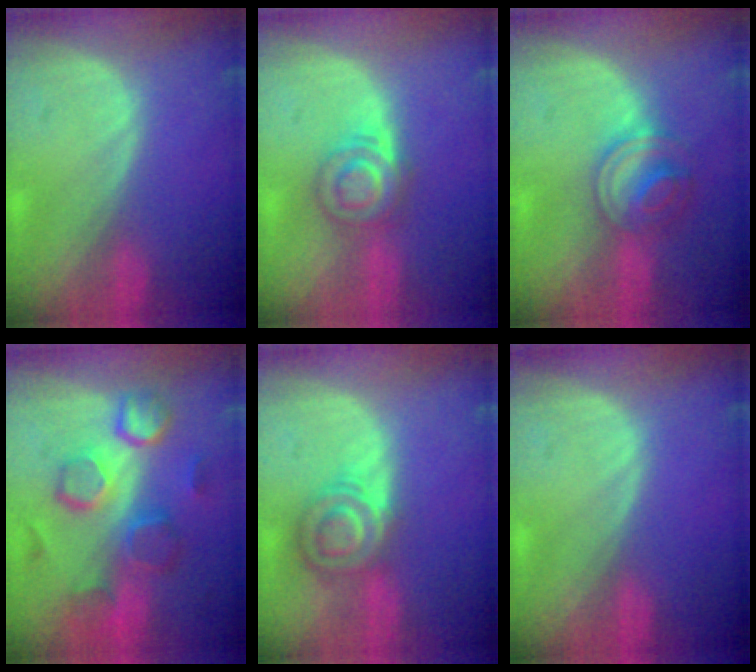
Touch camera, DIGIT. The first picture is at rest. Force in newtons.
{"total": 6.3, "press": 5.5, "slide": 3.1}
{"total": 6.0, "press": 5.4, "slide": 2.6}
{"total": 10.4, "press": 9.3, "slide": 4.8}
{"total": 6.2, "press": 6.1, "slide": 1.2}
{"total": 0.0}